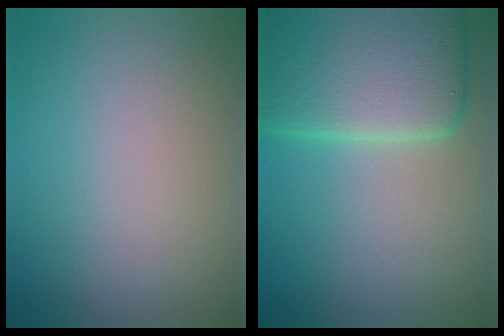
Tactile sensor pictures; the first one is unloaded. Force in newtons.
{"total": 8.9, "press": 8.9, "slide": 0.3}